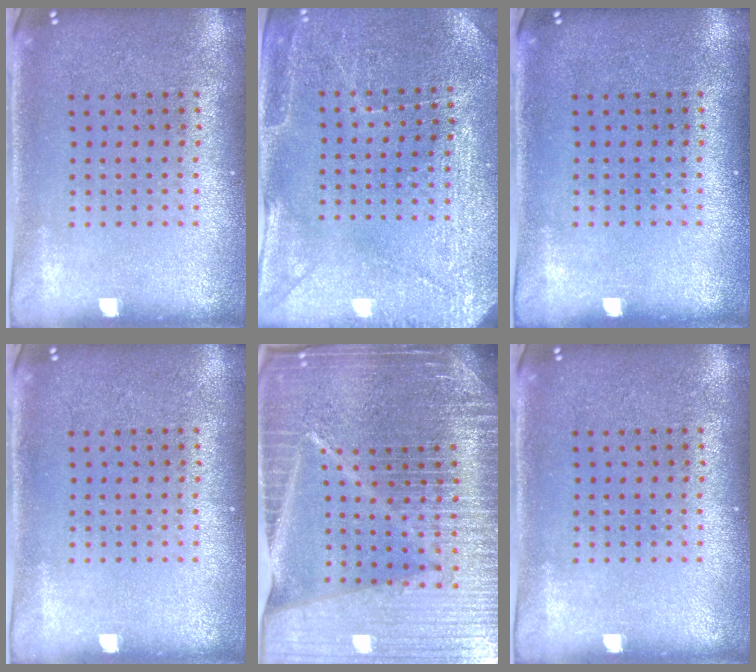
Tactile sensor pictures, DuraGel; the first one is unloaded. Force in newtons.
{"total": 2.9, "press": 2.9, "slide": 0.2}
{"total": 0.0}
{"total": 0.0}
{"total": 7.3, "press": 6.2, "slide": 3.9}
{"total": 0.0}